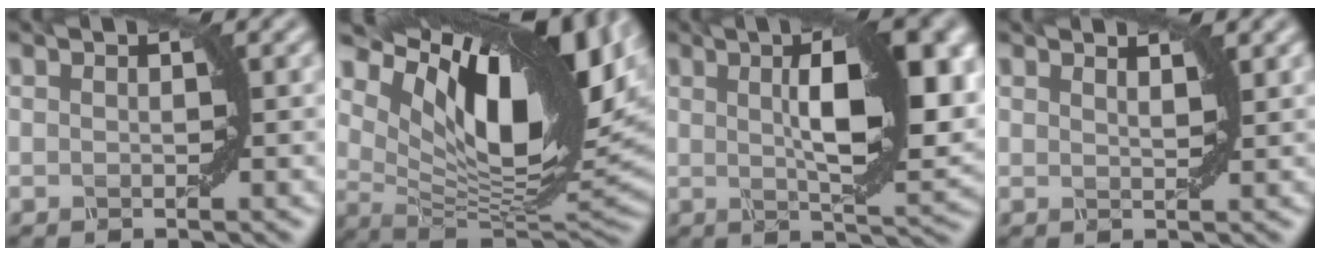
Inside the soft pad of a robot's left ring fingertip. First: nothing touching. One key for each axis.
{"total": 15.5, "fx": 5.4, "fy": 7.0, "fz": 12.8, "tx": -0.206, "ty": 0.004, "tz": 0.094}
{"total": 10.7, "fx": 2.1, "fy": 3.2, "fz": 10.0, "tx": -0.133, "ty": 0.009, "tz": 0.032}
{"total": 1.6, "fx": 1.4, "fy": 0.4, "fz": 0.6, "tx": -0.001, "ty": -0.002, "tz": 0.013}